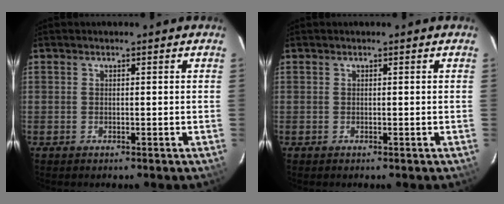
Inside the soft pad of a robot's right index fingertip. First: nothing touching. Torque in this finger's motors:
{"motor_torque": [0.00, 0.00, 0.00, 0.00]}